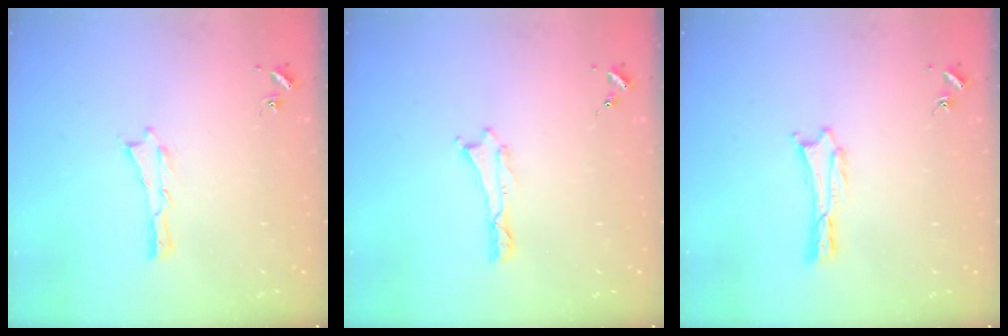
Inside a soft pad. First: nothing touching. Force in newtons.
{"total": 0.0}
{"total": 0.7, "press": 0.7, "slide": 0.1}